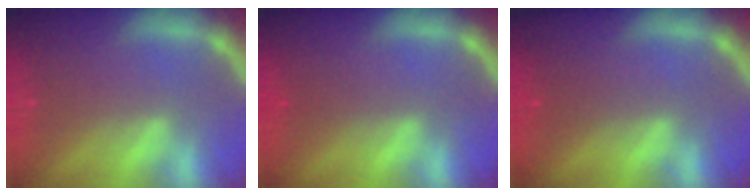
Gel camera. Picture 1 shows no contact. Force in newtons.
{"total": 0.9}
{"total": 0.9}